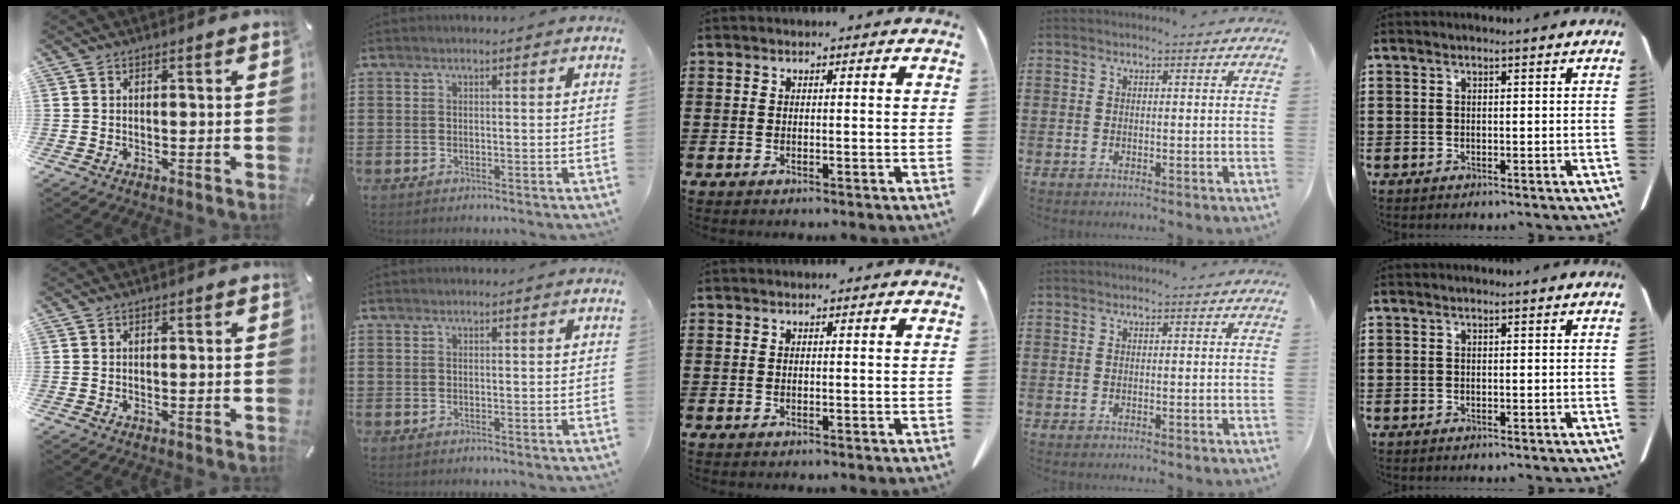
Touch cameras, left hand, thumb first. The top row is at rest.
{}